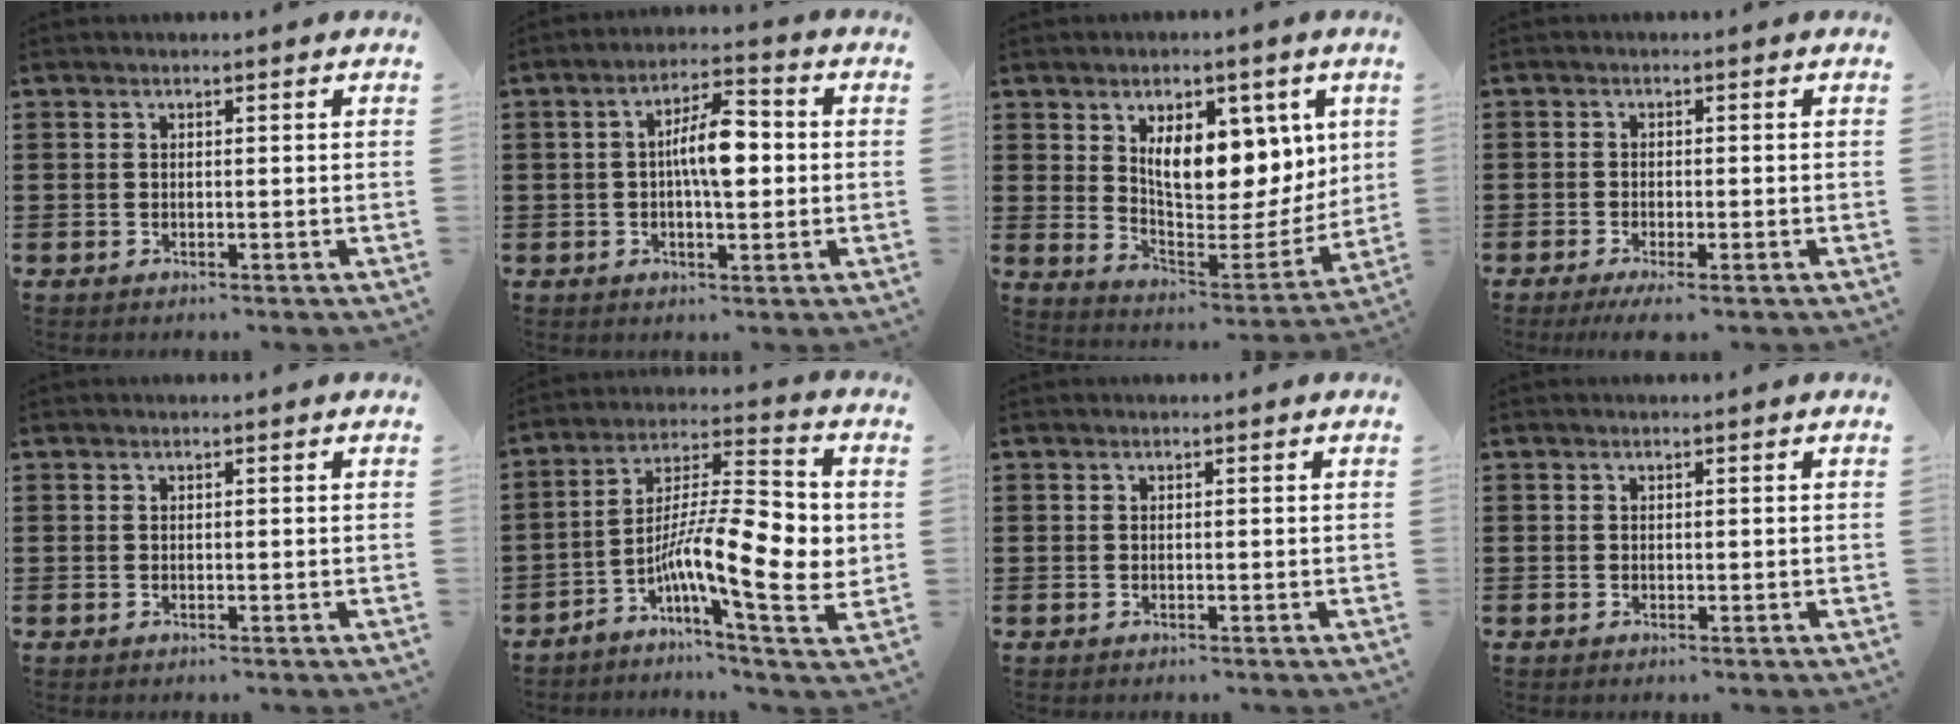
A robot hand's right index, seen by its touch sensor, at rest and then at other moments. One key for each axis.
{"total": 7.1, "fx": 0.2, "fy": 2.4, "fz": 6.7, "tx": -0.113, "ty": 0.006, "tz": -0.001}
{"total": 10.6, "fx": 4.8, "fy": 5.6, "fz": 7.6, "tx": -0.112, "ty": -0.030, "tz": 0.079}
{"total": 1.8, "fx": -1.6, "fy": 0.0, "fz": 0.8, "tx": -0.015, "ty": 0.001, "tz": -0.030}
{"total": 0.0}
{"total": 13.9, "fx": -2.0, "fy": 3.4, "fz": 13.3, "tx": -0.242, "ty": -0.025, "tz": -0.041}
{"total": 0.0}
{"total": 0.0}